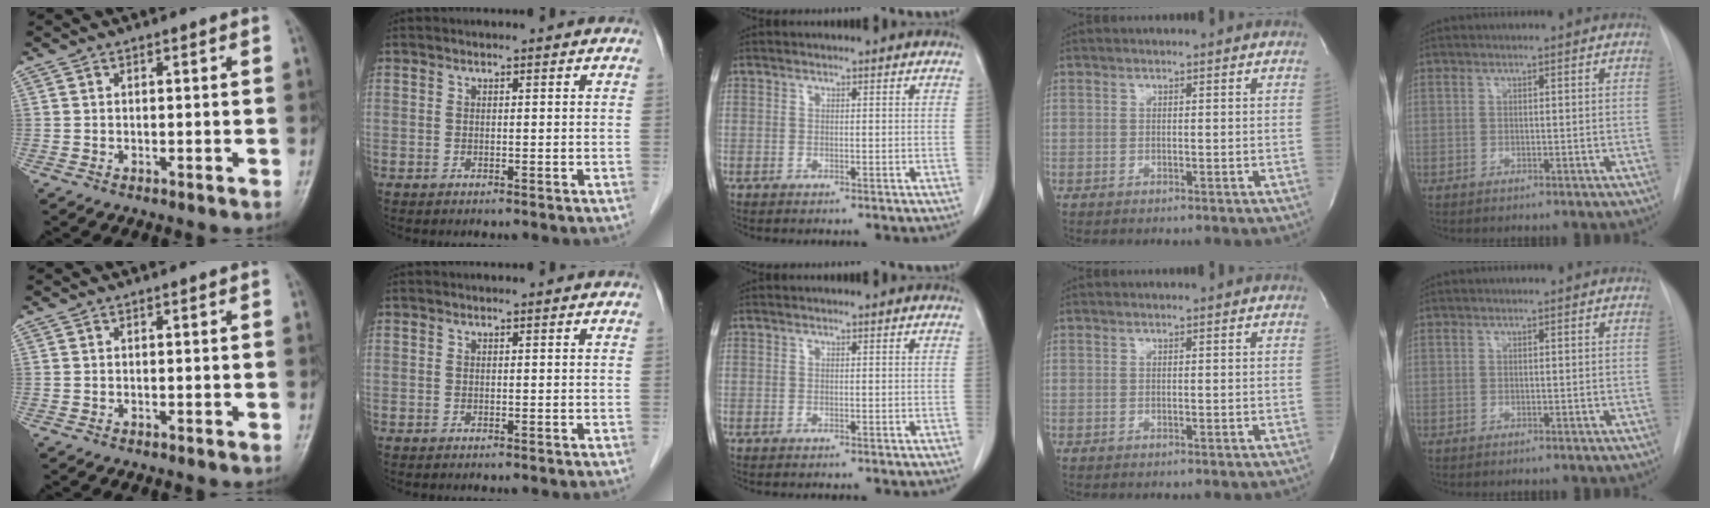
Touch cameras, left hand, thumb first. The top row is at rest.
{}